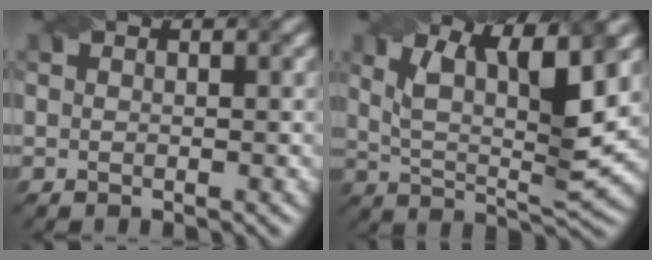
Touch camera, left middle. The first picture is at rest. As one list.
[{"total": 8.6, "force": [3.3, 2.8, 7.5], "torque": [-0.141, -0.004, 0.060]}]